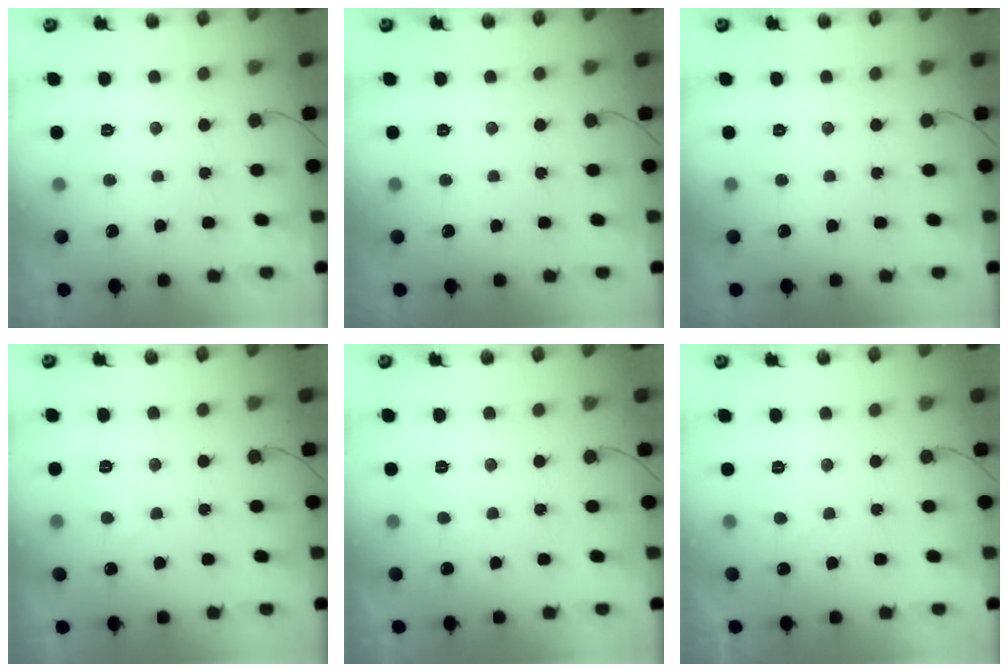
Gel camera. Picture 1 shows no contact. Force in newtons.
{"total": 0.0}
{"total": 0.0}
{"total": 2.9, "press": 2.9, "slide": 0.3}
{"total": 1.3, "press": 1.2, "slide": 0.6}
{"total": 0.7, "press": 0.5, "slide": 0.5}